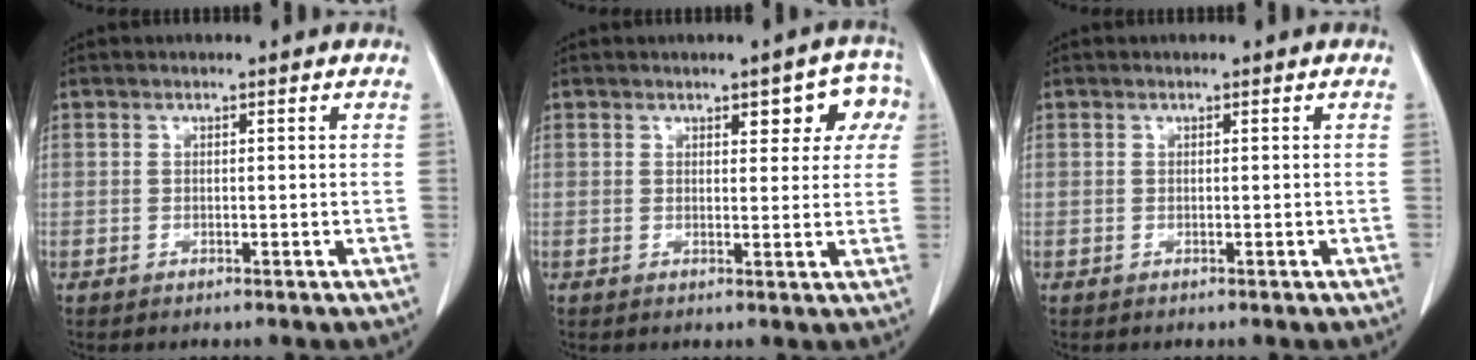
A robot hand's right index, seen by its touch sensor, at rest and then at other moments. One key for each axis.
{"total": 6.0, "fx": 2.5, "fy": 2.6, "fz": 4.7, "tx": -0.038, "ty": 0.018, "tz": 0.025}
{"total": 0.0}